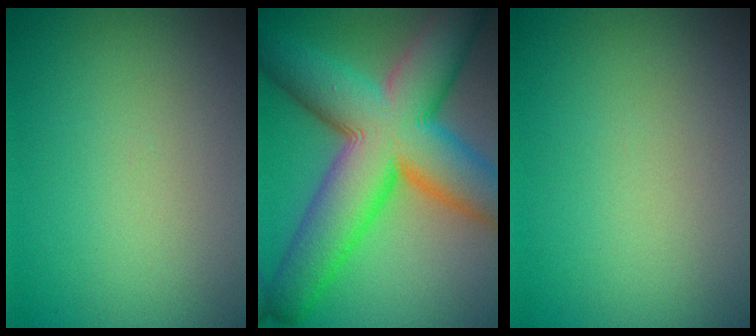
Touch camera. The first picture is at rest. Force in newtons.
{"total": 15.5, "press": 15.5, "slide": 0.6}
{"total": 0.0}